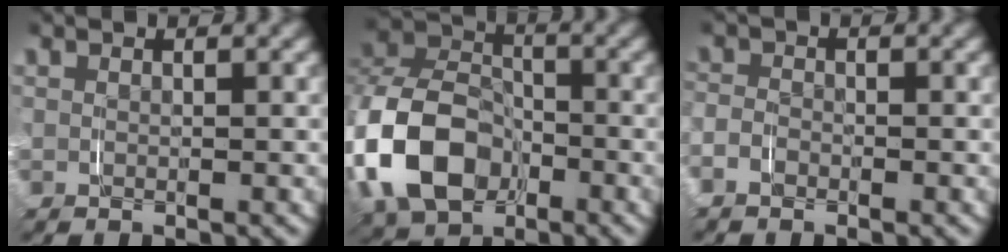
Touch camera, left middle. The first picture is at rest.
{"total": 12.5, "force": [-2.9, 10.2, 6.7], "torque": [-0.172, -0.026, -0.051]}
{"total": 1.7, "force": [-1.3, 1.0, 0.3], "torque": [-0.018, -0.006, -0.028]}